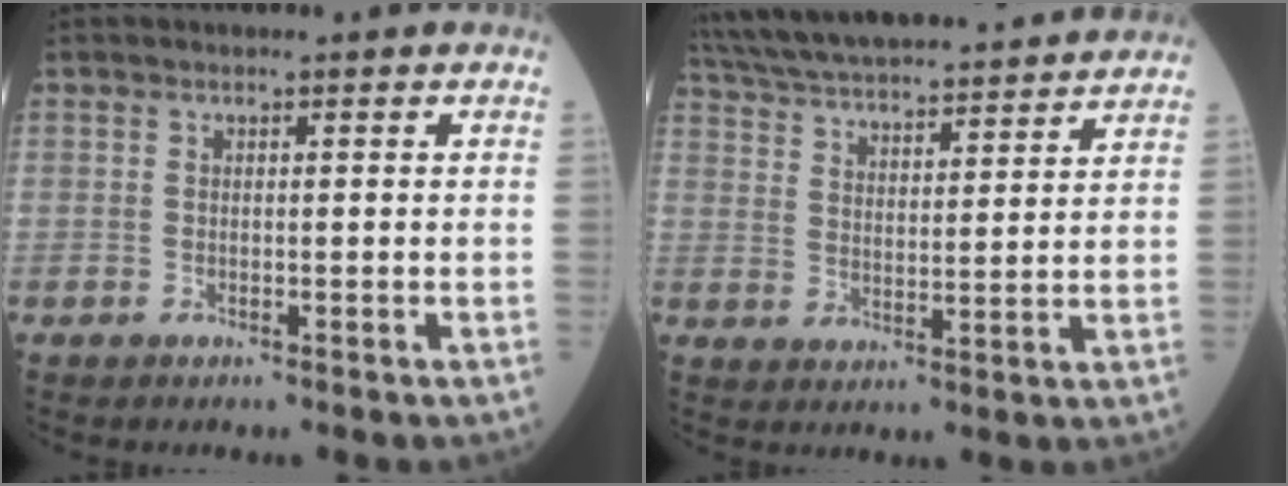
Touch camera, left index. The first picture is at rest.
{"total": 24.3, "force": [22.2, 2.9, 9.4], "torque": [-0.174, 0.028, 0.327]}